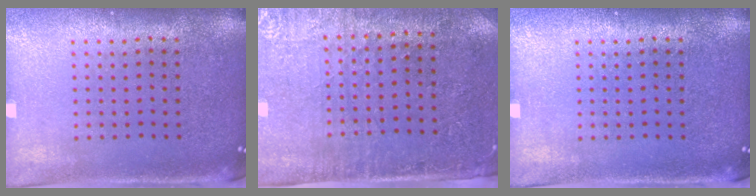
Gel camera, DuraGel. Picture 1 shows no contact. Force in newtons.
{"total": 2.8, "press": 2.4, "slide": 1.4}
{"total": 0.0}